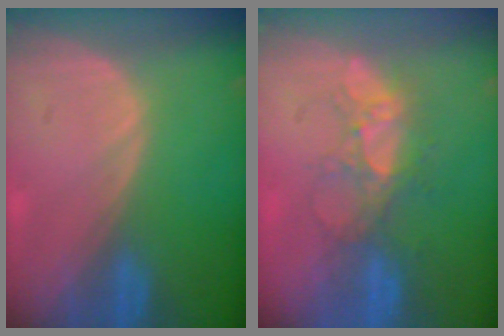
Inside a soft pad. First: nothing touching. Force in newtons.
{"total": 5.6, "press": 5.4, "slide": 1.6}